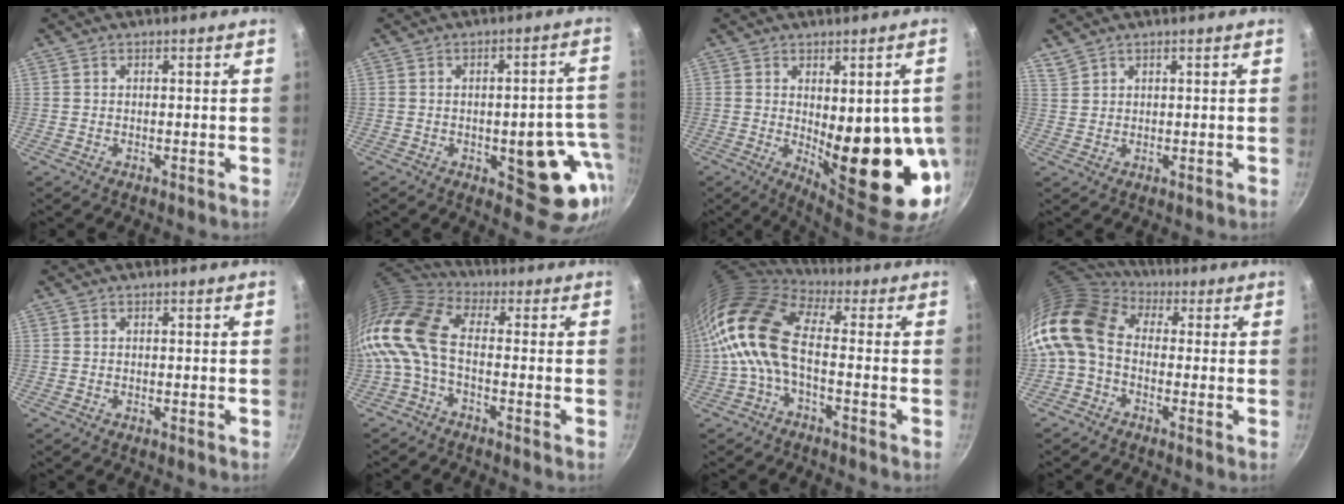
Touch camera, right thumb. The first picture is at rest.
{"total": 15.0, "force": [-3.6, 6.7, 13.0], "torque": [-0.093, 0.017, -0.041]}
{"total": 18.2, "force": [-1.3, 6.5, 16.9], "torque": [-0.202, -0.033, 0.003]}
{"total": 2.2, "force": [2.0, 1.0, 0.3], "torque": [-0.001, 0.005, 0.046]}
{"total": 0.0}
{"total": 12.1, "force": [-1.8, 6.5, 10.1], "torque": [-0.211, 0.025, -0.056]}
{"total": 12.8, "force": [-1.0, 6.3, 11.1], "torque": [-0.209, 0.025, -0.035]}
{"total": 13.9, "force": [-0.3, 10.3, 9.3], "torque": [-0.183, 0.030, -0.028]}